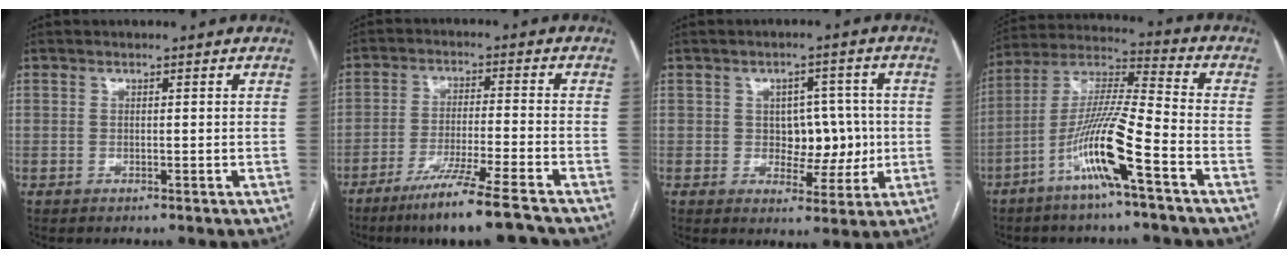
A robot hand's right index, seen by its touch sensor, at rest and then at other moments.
{"total": 11.0, "force": [-8.5, -0.9, 6.9], "torque": [-0.111, -0.035, -0.144]}
{"total": 6.7, "force": [-0.1, 4.5, 5.0], "torque": [-0.060, 0.017, 0.008]}
{"total": 13.1, "force": [-6.3, -0.1, 11.5], "torque": [-0.235, -0.002, -0.124]}